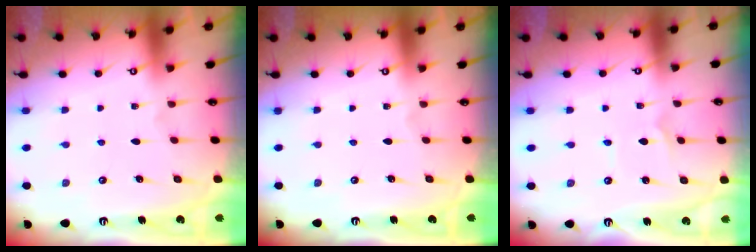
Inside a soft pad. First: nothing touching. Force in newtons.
{"total": 0.0}
{"total": 1.3, "press": 1.3, "slide": 0.1}